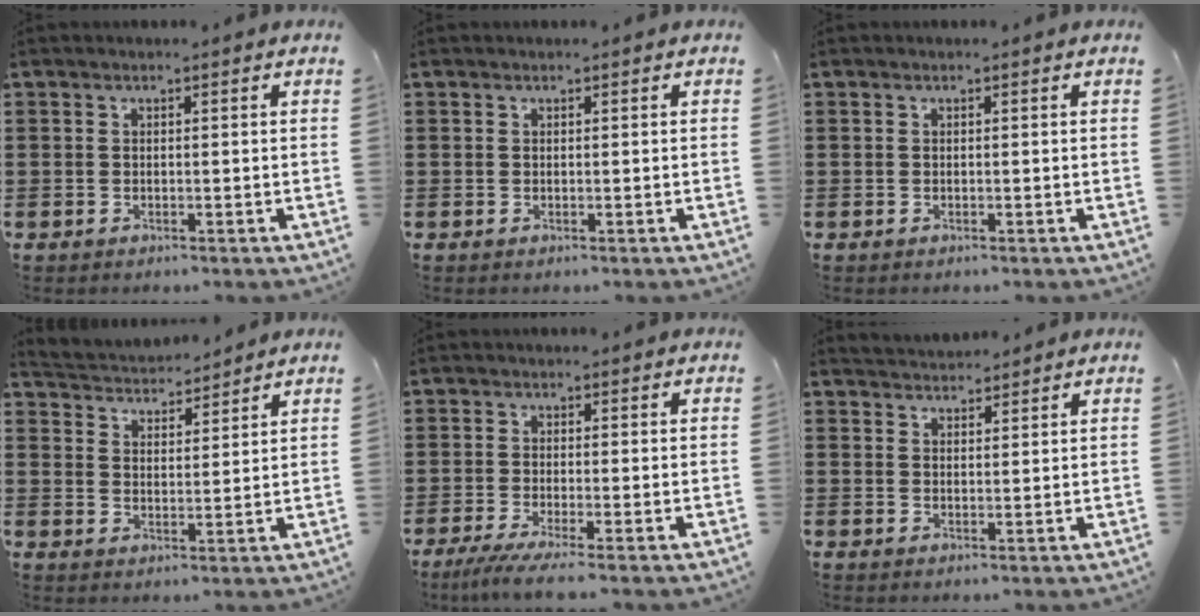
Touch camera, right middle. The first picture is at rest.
{"total": 0.0}
{"total": 0.0}
{"total": 3.2, "force": [3.2, 0.6, -0.3], "torque": [-0.013, -0.021, 0.054]}
{"total": 3.1, "force": [-2.2, -0.4, 2.1], "torque": [-0.049, -0.019, -0.043]}
{"total": 2.4, "force": [2.4, 0.3, -0.4], "torque": [0.001, -0.003, 0.046]}